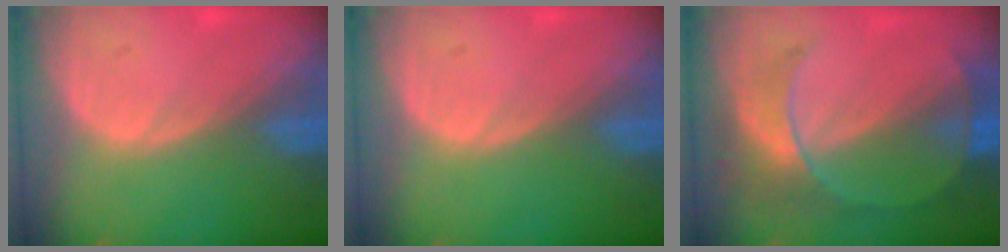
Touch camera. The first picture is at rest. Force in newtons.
{"total": 0.0}
{"total": 7.6, "press": 6.8, "slide": 3.5}